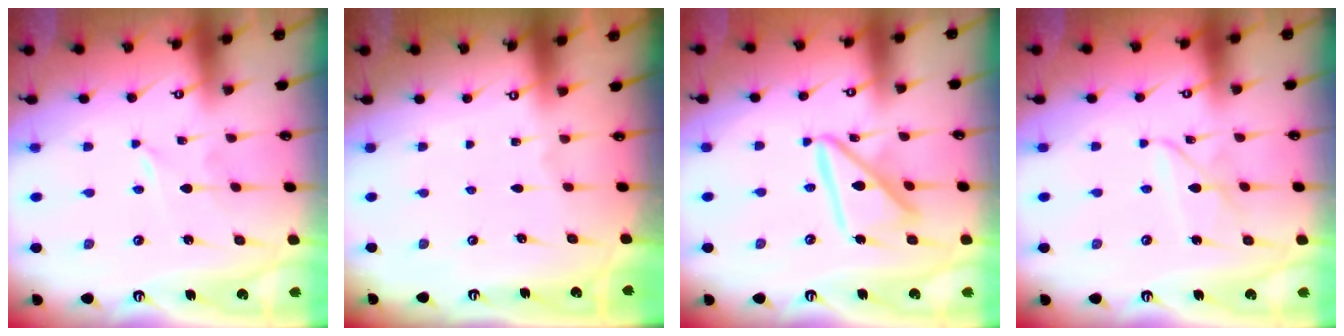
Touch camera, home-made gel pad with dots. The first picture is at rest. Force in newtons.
{"total": 0.0}
{"total": 15.5, "press": 15.4, "slide": 1.6}
{"total": 3.8, "press": 3.8, "slide": 0.3}